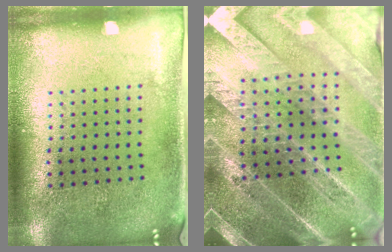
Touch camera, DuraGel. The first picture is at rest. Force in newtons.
{"total": 5.0, "press": 4.4, "slide": 2.4}